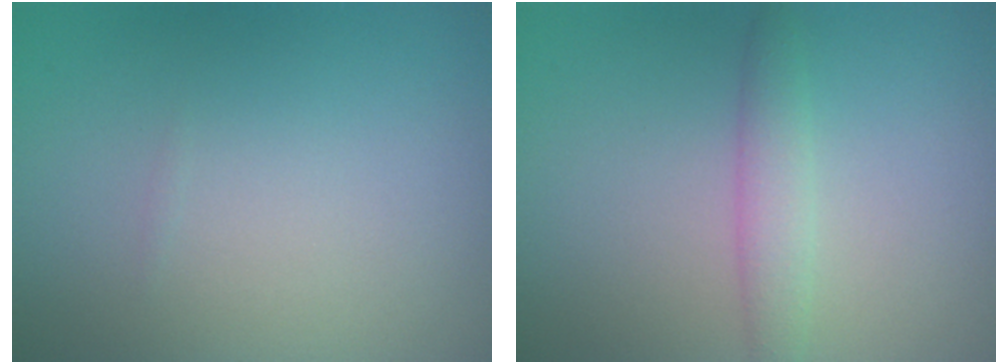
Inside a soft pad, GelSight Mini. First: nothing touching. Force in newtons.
{"total": 2.2, "press": 2.2, "slide": 0.0}